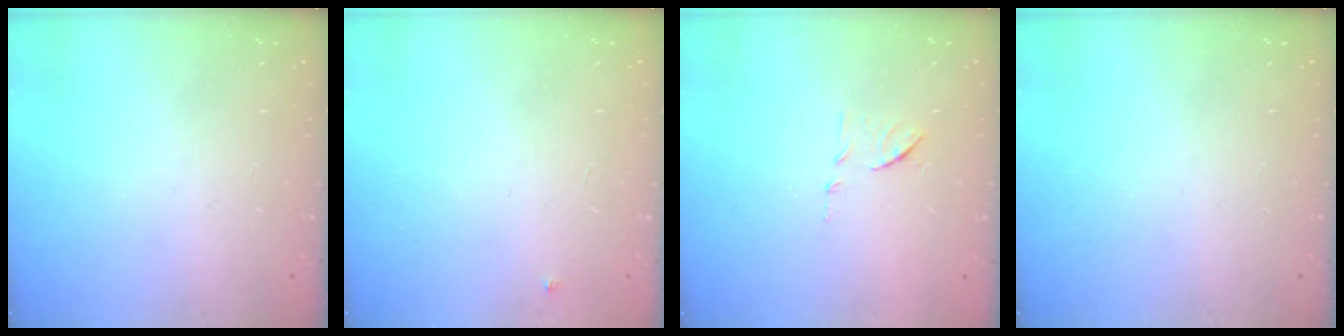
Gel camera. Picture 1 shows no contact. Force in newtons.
{"total": 2.7, "press": 2.7, "slide": 0.4}
{"total": 8.2, "press": 8.2, "slide": 0.2}
{"total": 0.0}